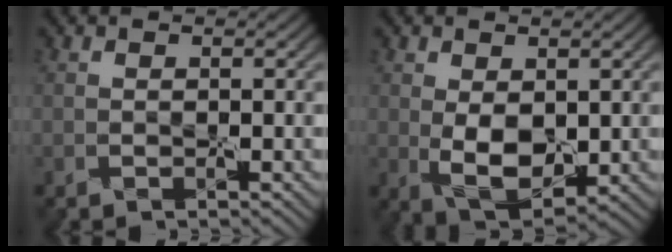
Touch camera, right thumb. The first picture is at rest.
{"total": 4.2, "force": [0.1, 2.5, 3.4], "torque": [-0.070, -0.005, 0.010]}